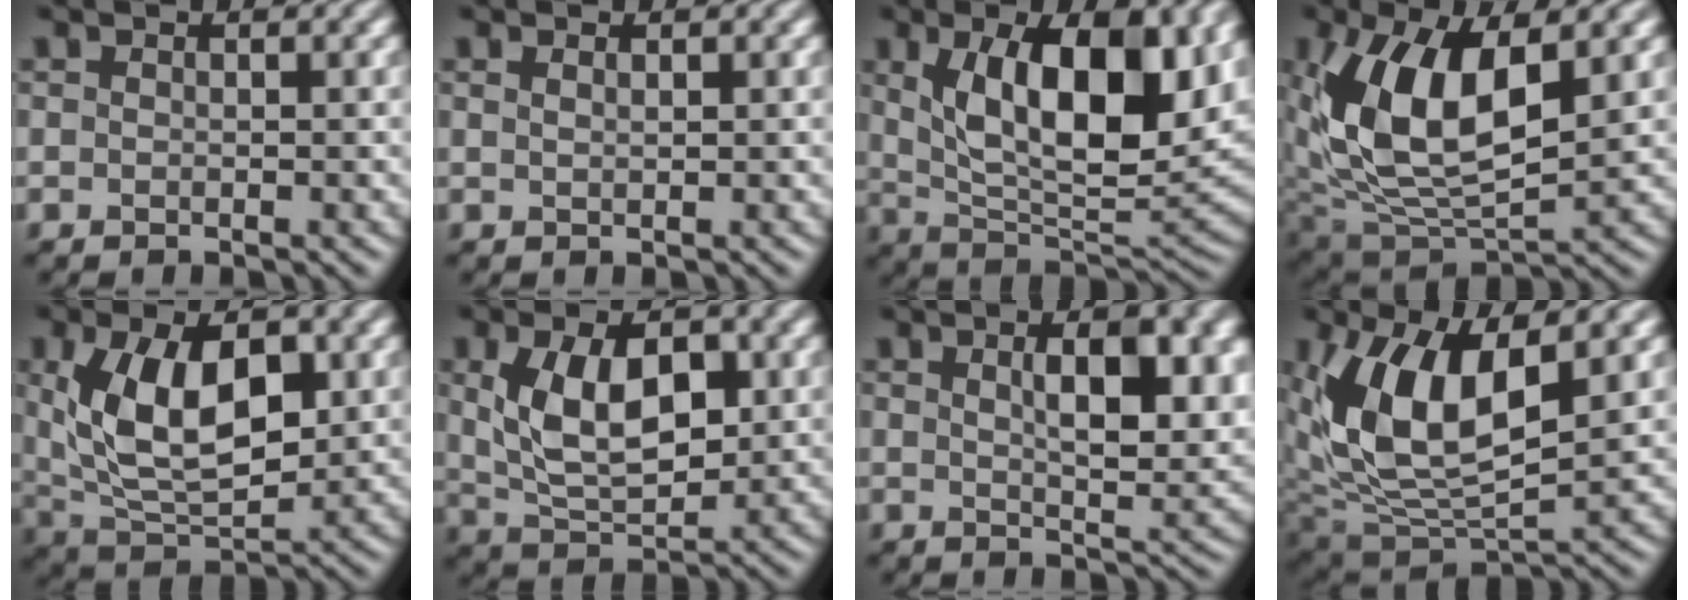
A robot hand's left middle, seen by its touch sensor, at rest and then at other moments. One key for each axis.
{"total": 0.7, "fx": 0.4, "fy": 0.2, "fz": 0.4, "tx": -0.010, "ty": 0.000, "tz": 0.009}
{"total": 12.8, "fx": 3.6, "fy": 5.6, "fz": 11.0, "tx": -0.161, "ty": -0.001, "tz": 0.055}
{"total": 10.6, "fx": 2.5, "fy": 5.5, "fz": 8.8, "tx": -0.179, "ty": -0.003, "tz": 0.043}
{"total": 9.0, "fx": 1.7, "fy": 4.8, "fz": 7.4, "tx": -0.143, "ty": 0.000, "tz": 0.031}
{"total": 7.4, "fx": 1.2, "fy": 4.0, "fz": 6.1, "tx": -0.118, "ty": 0.001, "tz": 0.024}
{"total": 7.1, "fx": 2.0, "fy": 2.3, "fz": 6.3, "tx": -0.085, "ty": 0.002, "tz": 0.036}
{"total": 9.7, "fx": 2.9, "fy": 4.7, "fz": 8.0, "tx": -0.167, "ty": -0.012, "tz": 0.053}